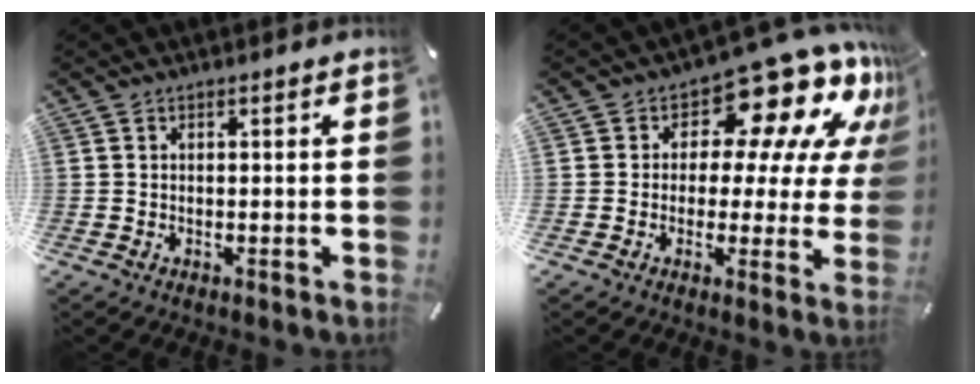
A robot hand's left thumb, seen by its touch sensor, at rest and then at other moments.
{"total": 15.0, "force": [9.7, 7.5, 8.6], "torque": [-0.122, -0.082, 0.161]}